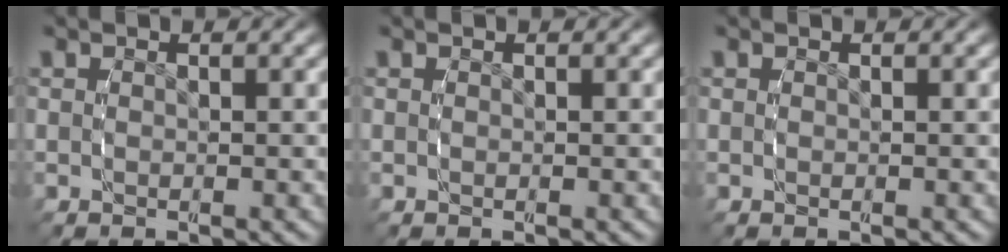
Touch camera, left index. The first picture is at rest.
{"total": 0.0}
{"total": 0.0}